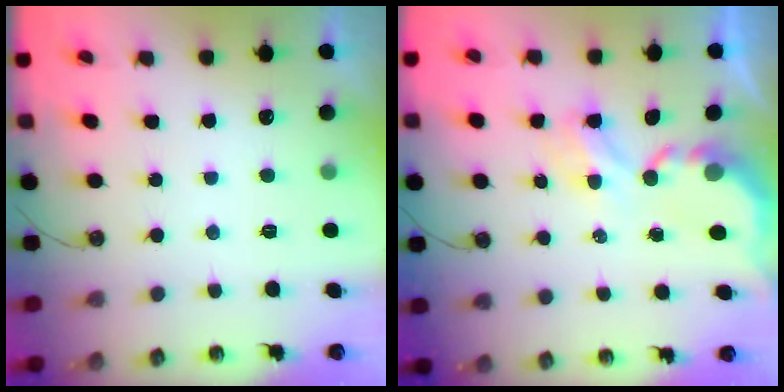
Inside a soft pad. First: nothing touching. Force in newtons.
{"total": 4.6, "press": 4.6, "slide": 0.3}